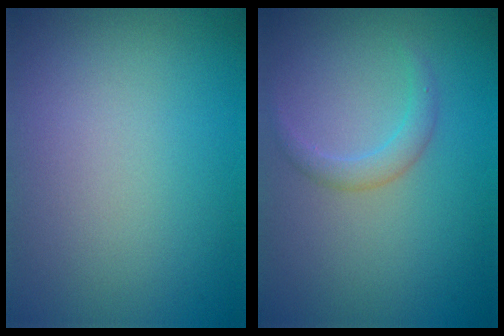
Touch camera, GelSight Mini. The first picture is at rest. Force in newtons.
{"total": 1.6, "press": 1.6, "slide": 0.1}